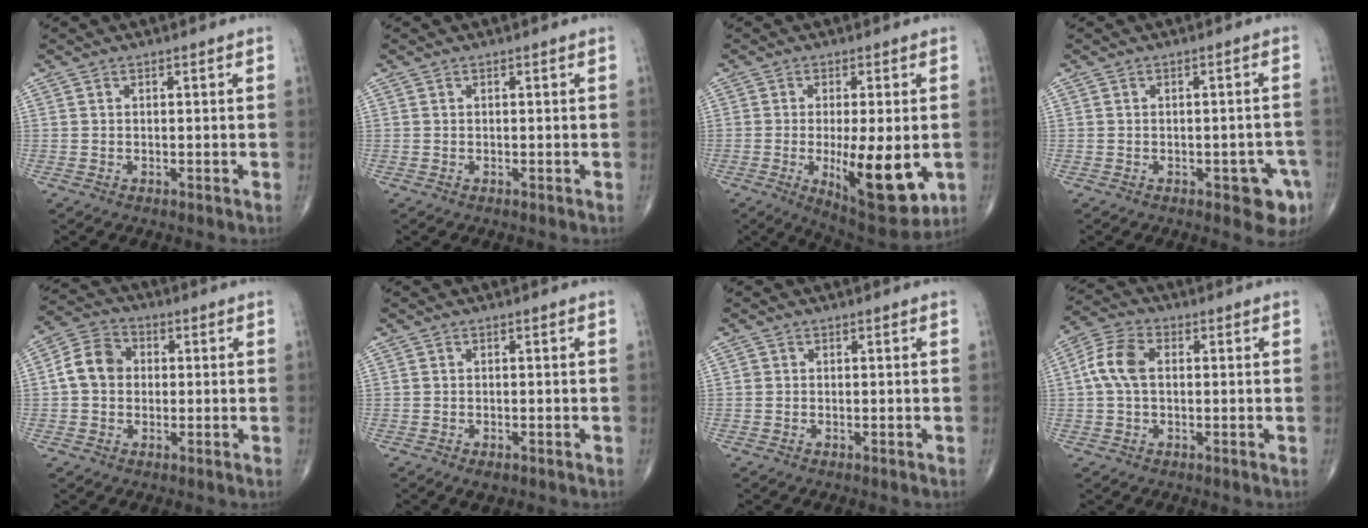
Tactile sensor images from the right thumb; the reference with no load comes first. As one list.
[{"total": 0.0}, {"total": 15.2, "force": [-3.1, 5.2, 14.0], "torque": [-0.197, -0.025, -0.032]}, {"total": 6.0, "force": [-2.7, 2.6, 4.7], "torque": [-0.031, 0.012, -0.028]}, {"total": 7.6, "force": [0.2, 6.2, 4.3], "torque": [-0.069, 0.021, -0.007]}, {"total": 1.6, "force": [-0.8, 0.8, 1.1], "torque": [-0.017, 0.001, -0.010]}, {"total": 0.5, "force": [0.0, 0.5, 0.1], "torque": [0.001, 0.003, -0.001]}, {"total": 7.1, "force": [0.6, 4.4, 5.6], "torque": [-0.124, 0.022, 0.006]}]